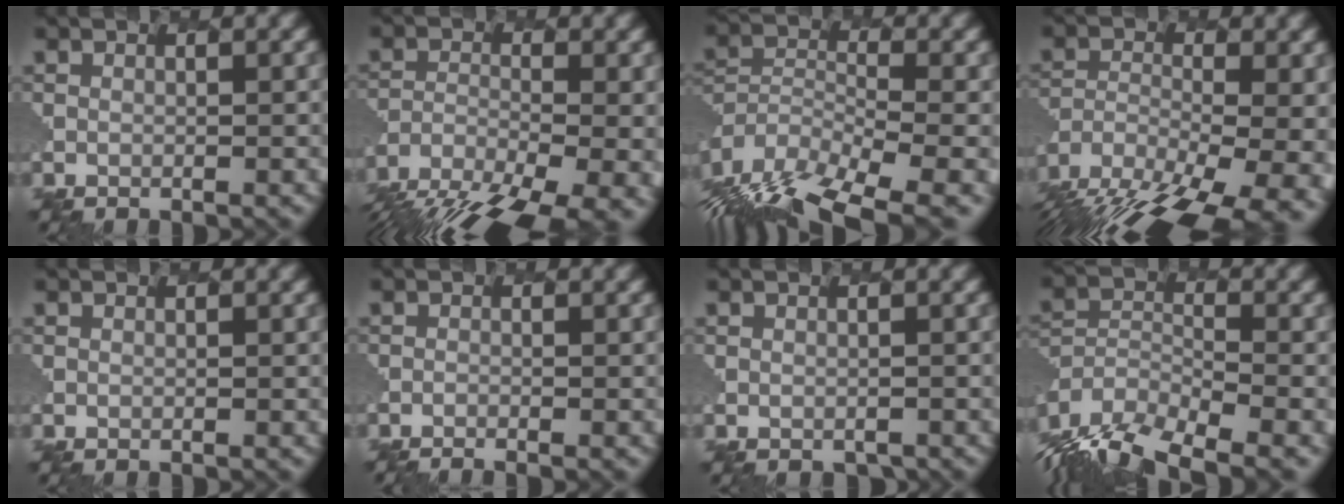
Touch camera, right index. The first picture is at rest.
{"total": 13.0, "force": [-10.8, 3.3, 6.5], "torque": [-0.148, -0.038, -0.154]}
{"total": 12.4, "force": [-9.9, 4.1, 6.3], "torque": [-0.137, -0.005, -0.148]}
{"total": 16.2, "force": [-12.2, 6.3, 8.6], "torque": [-0.156, -0.024, -0.151]}
{"total": 0.0}
{"total": 2.0, "force": [-1.8, 0.4, 0.9], "torque": [0.000, 0.014, -0.034]}
{"total": 1.0, "force": [-0.8, 0.5, 0.4], "torque": [-0.008, -0.003, 0.001]}
{"total": 9.6, "force": [-8.4, 2.9, 3.6], "torque": [-0.088, -0.007, -0.143]}